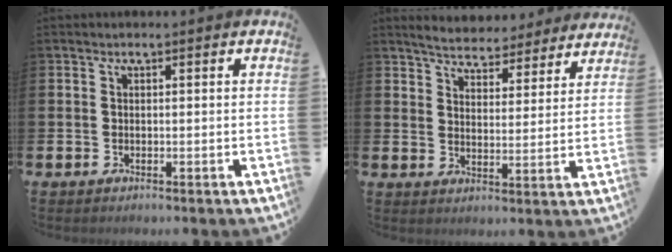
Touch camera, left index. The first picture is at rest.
{"total": 5.1, "force": [5.0, 0.8, 0.3], "torque": [-0.023, -0.038, 0.086]}